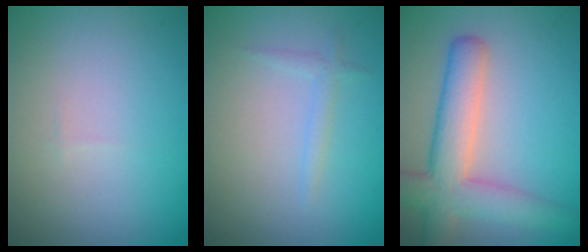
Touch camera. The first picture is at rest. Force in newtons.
{"total": 1.0, "press": 1.0, "slide": 0.1}
{"total": 6.4, "press": 6.4, "slide": 0.4}